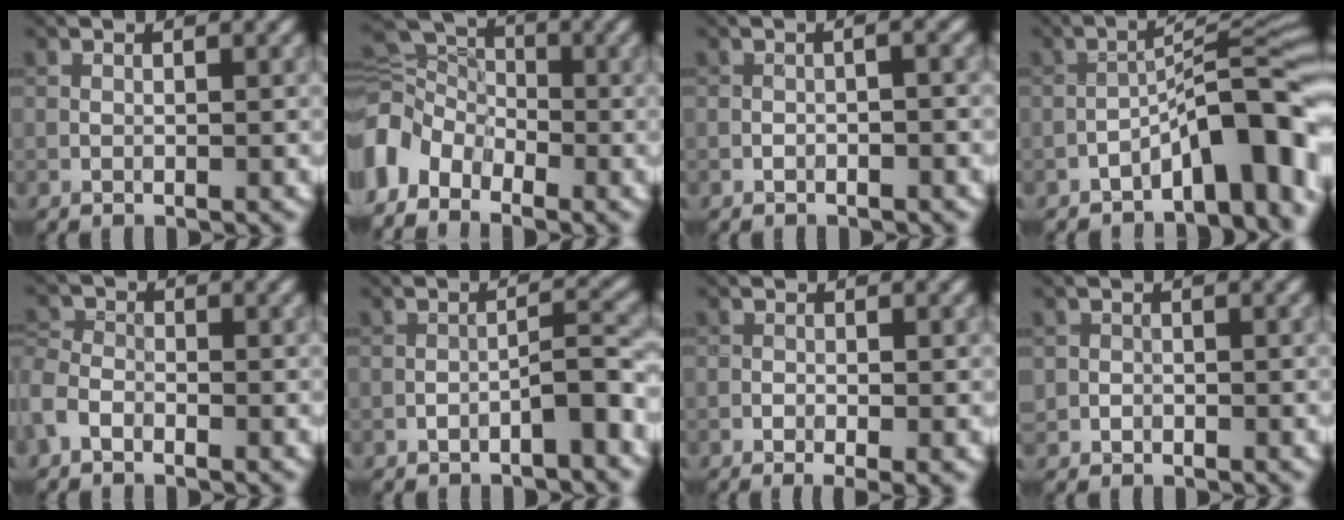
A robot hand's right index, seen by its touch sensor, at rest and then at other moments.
{"total": 5.3, "force": [-2.7, 3.6, 2.9], "torque": [-0.052, 0.005, -0.072]}
{"total": 1.1, "force": [-0.7, 0.3, 0.8], "torque": [-0.013, 0.003, -0.012]}
{"total": 8.1, "force": [-4.8, 2.2, 6.1], "torque": [-0.073, 0.023, -0.081]}
{"total": 2.6, "force": [-1.7, 1.6, 1.3], "torque": [-0.030, 0.002, -0.049]}
{"total": 2.5, "force": [-1.8, 0.3, 1.8], "torque": [-0.026, 0.017, -0.029]}
{"total": 2.1, "force": [-0.9, 0.5, 1.8], "torque": [-0.032, -0.005, -0.016]}
{"total": 0.8, "force": [-0.2, 0.7, -0.1], "torque": [0.011, -0.003, -0.005]}